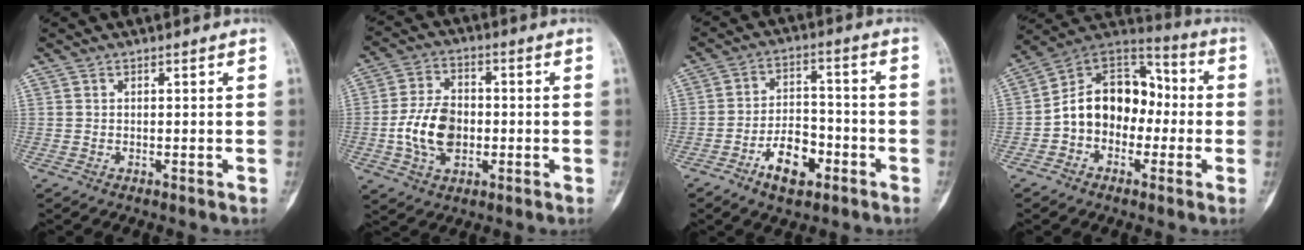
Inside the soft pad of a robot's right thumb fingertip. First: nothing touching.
{"total": 11.0, "force": [-1.6, 7.4, 8.0], "torque": [-0.136, 0.013, -0.031]}
{"total": 9.5, "force": [-4.8, 5.2, 6.3], "torque": [-0.083, 0.036, -0.082]}
{"total": 15.0, "force": [-1.8, 11.2, 9.8], "torque": [-0.117, 0.055, -0.045]}